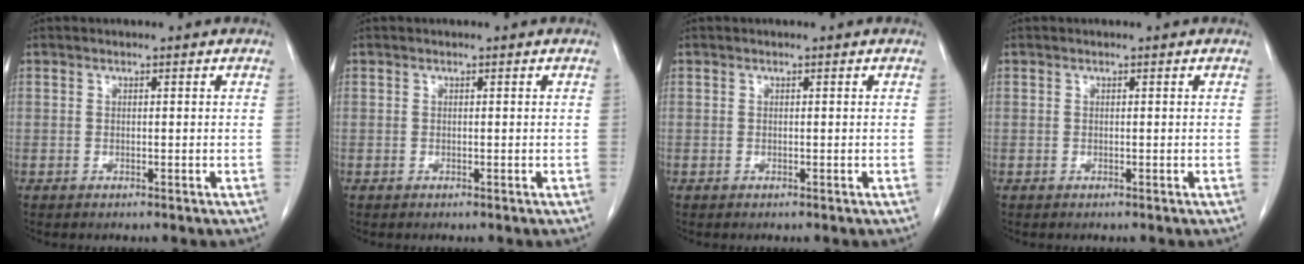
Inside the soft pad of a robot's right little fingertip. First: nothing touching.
{"total": 0.0}
{"total": 0.0}
{"total": 0.0}